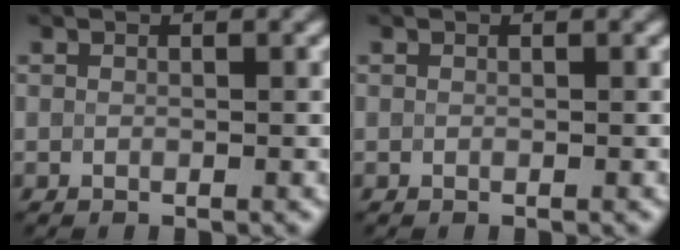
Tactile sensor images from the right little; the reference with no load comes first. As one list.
[{"total": 0.0}]